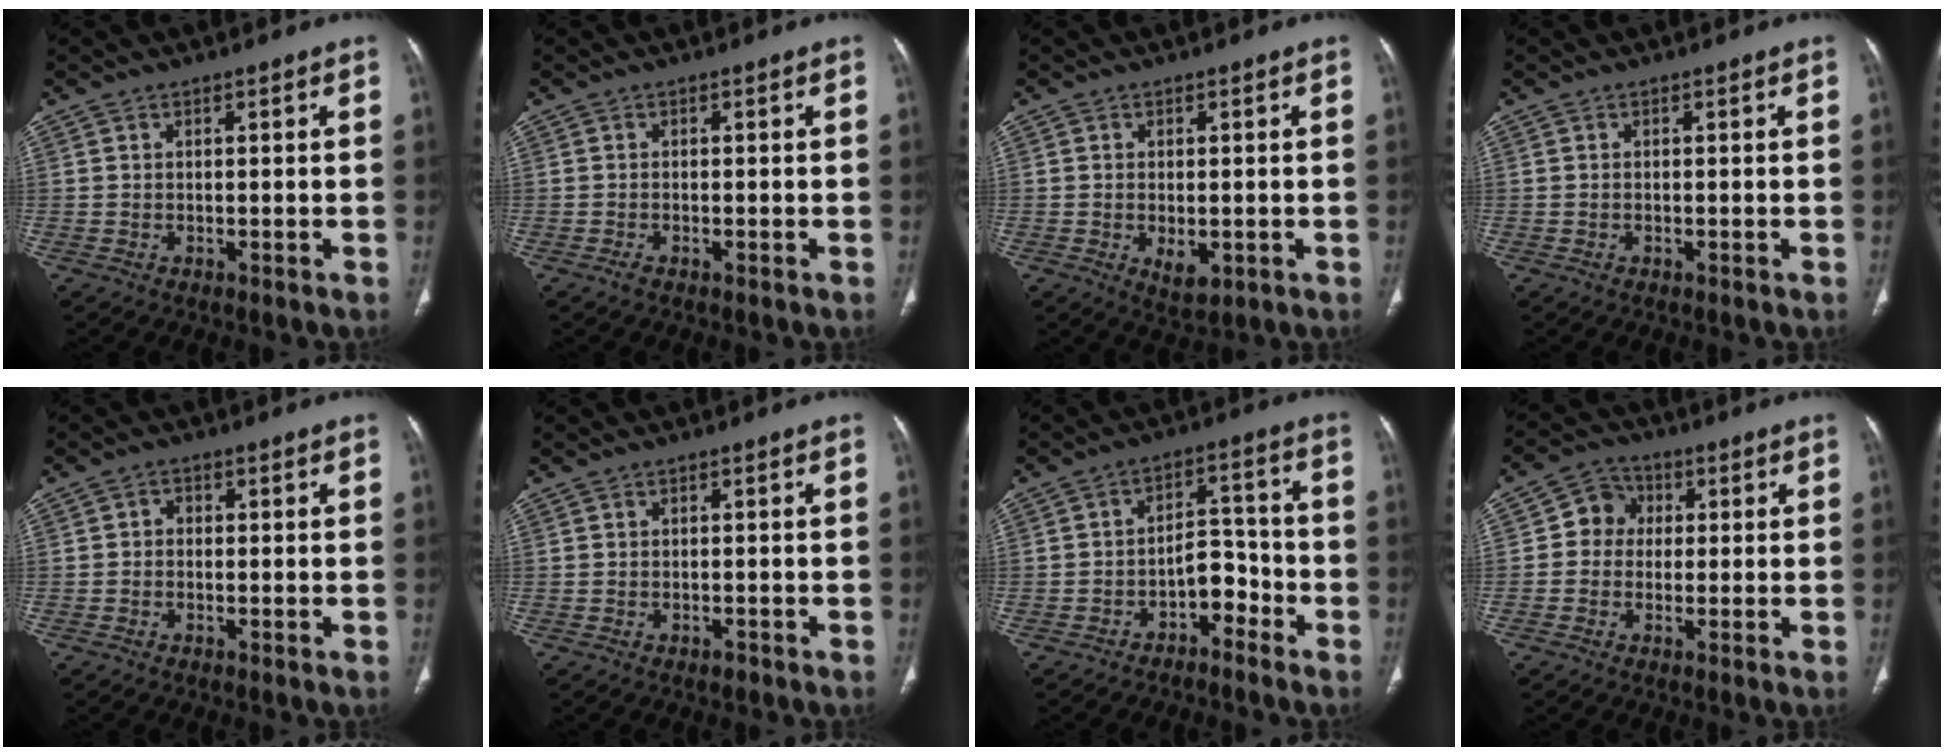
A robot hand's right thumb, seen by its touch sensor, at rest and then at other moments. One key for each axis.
{"total": 0.8, "fx": -0.5, "fy": 0.2, "fz": 0.5, "tx": -0.017, "ty": -0.001, "tz": -0.013}
{"total": 4.3, "fx": -1.0, "fy": 2.4, "fz": 3.5, "tx": -0.052, "ty": -0.009, "tz": -0.007}
{"total": 0.0}
{"total": 1.5, "fx": -0.3, "fy": 1.3, "fz": 0.7, "tx": 0.001, "ty": 0.006, "tz": -0.011}
{"total": 1.0, "fx": -0.6, "fy": 0.6, "fz": 0.4, "tx": -0.005, "ty": 0.002, "tz": -0.009}
{"total": 6.4, "fx": -3.8, "fy": 4.0, "fz": 3.3, "tx": -0.024, "ty": 0.050, "tz": -0.064}
{"total": 6.0, "fx": 0.6, "fy": 5.4, "fz": 2.5, "tx": -0.015, "ty": 0.014, "tz": -0.003}